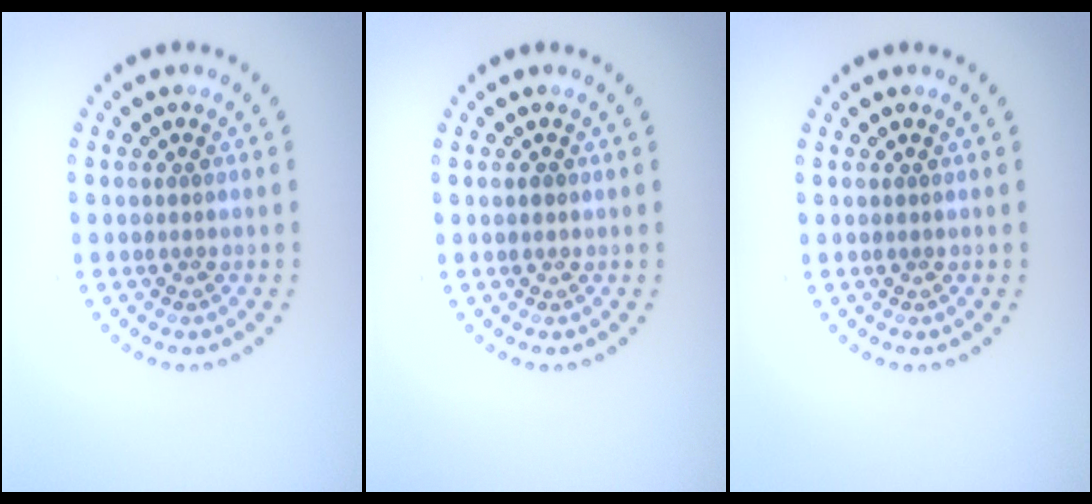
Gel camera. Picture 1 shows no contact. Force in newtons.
{"total": 0.9, "press": 0.9, "slide": 0.2}
{"total": 0.0}